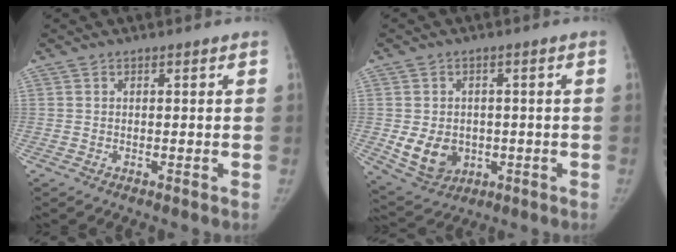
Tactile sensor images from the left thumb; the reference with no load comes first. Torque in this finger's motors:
{"motor_torque": [-0.03, 0.18, 0.37, -0.33, 0.13]}